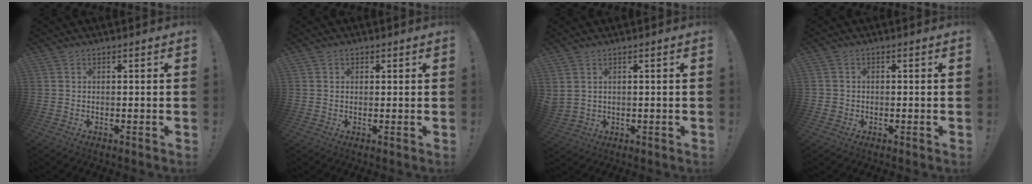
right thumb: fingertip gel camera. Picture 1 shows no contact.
{"total": 1.1, "force": [0.5, 1.0, 0.2], "torque": [0.003, -0.001, 0.007]}
{"total": 2.4, "force": [1.4, 0.8, 1.7], "torque": [-0.037, -0.005, 0.028]}
{"total": 1.8, "force": [-0.2, 1.7, 0.5], "torque": [-0.009, 0.003, -0.002]}